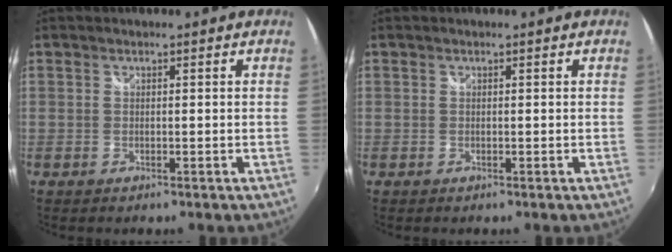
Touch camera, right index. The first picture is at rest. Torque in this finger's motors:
{"motor_torque": [0.00, 0.00, 0.01, 0.00]}